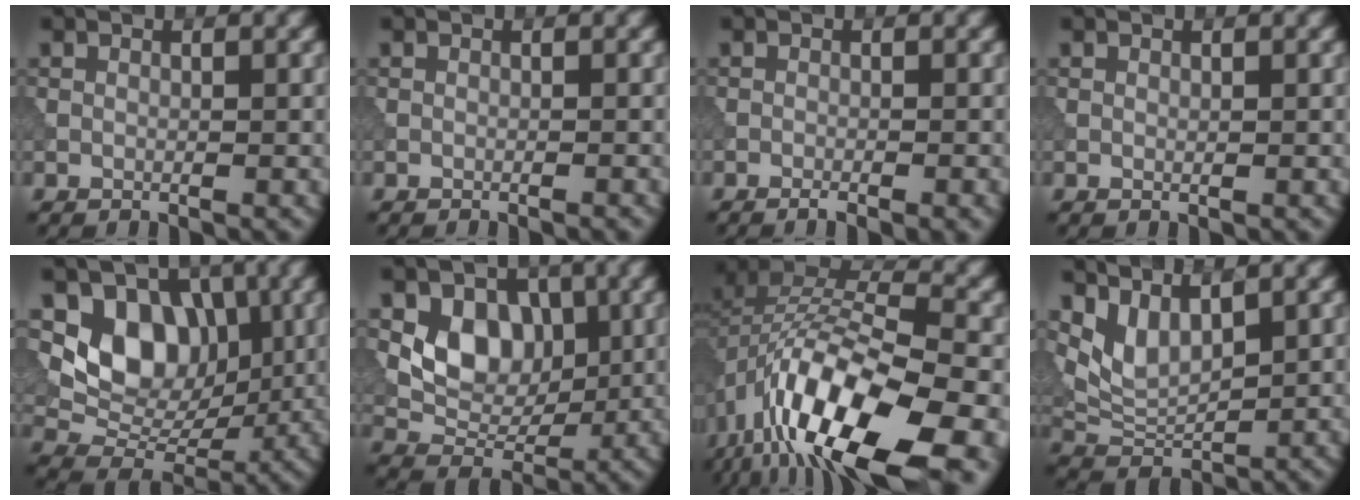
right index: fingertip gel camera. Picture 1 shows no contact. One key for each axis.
{"total": 0.6, "fx": -0.3, "fy": 0.2, "fz": 0.5, "tx": -0.005, "ty": -0.003, "tz": -0.006}
{"total": 2.3, "fx": -1.2, "fy": 0.7, "fz": 1.9, "tx": -0.022, "ty": 0.000, "tz": -0.020}
{"total": 0.0}
{"total": 7.2, "fx": 1.9, "fy": 5.8, "fz": 3.9, "tx": -0.056, "ty": -0.013, "tz": 0.034}
{"total": 5.4, "fx": 1.3, "fy": 4.3, "fz": 2.9, "tx": -0.046, "ty": -0.005, "tz": 0.022}
{"total": 17.5, "fx": -8.1, "fy": 8.3, "fz": 13.2, "tx": -0.237, "ty": -0.002, "tz": -0.133}
{"total": 3.7, "fx": 2.3, "fy": 1.9, "fz": 2.2, "tx": -0.055, "ty": -0.011, "tz": 0.052}